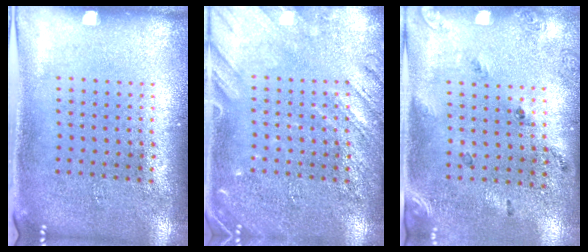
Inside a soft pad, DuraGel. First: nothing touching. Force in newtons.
{"total": 2.9, "press": 2.8, "slide": 0.3}
{"total": 1.7, "press": 1.0, "slide": 1.4}